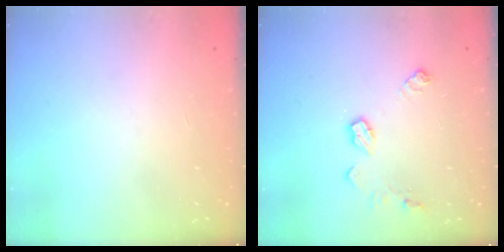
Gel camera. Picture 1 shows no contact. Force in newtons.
{"total": 8.0, "press": 8.0, "slide": 0.3}